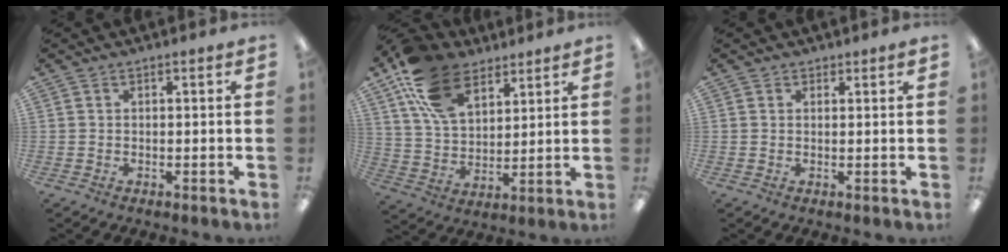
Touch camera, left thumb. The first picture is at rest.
{"total": 16.9, "force": [9.8, 10.0, 9.5], "torque": [-0.189, -0.028, 0.185]}
{"total": 1.0, "force": [0.9, 0.4, 0.1], "torque": [0.005, -0.004, 0.016]}